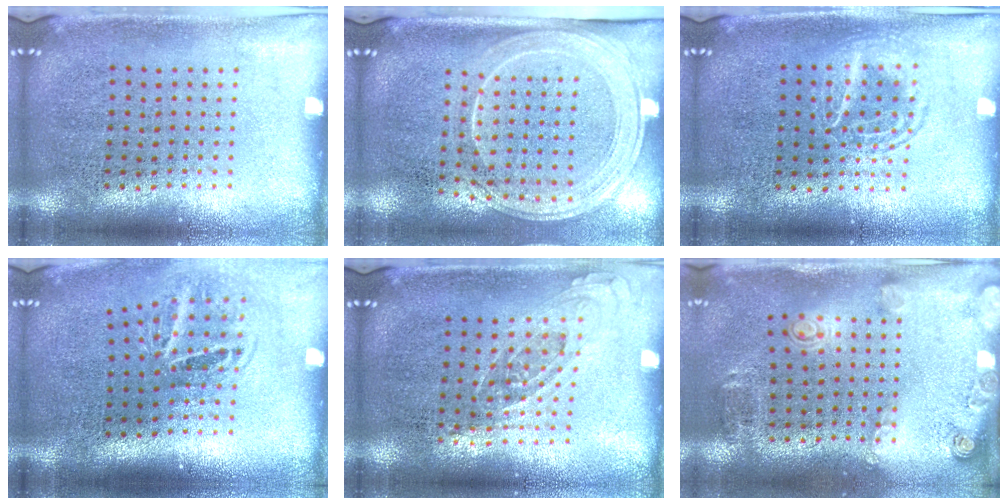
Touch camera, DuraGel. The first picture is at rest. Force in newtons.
{"total": 2.1, "press": 1.8, "slide": 1.0}
{"total": 1.1, "press": 1.1, "slide": 0.2}
{"total": 1.8, "press": 1.2, "slide": 1.3}
{"total": 0.7, "press": 0.7, "slide": 0.3}
{"total": 1.9, "press": 1.3, "slide": 1.4}